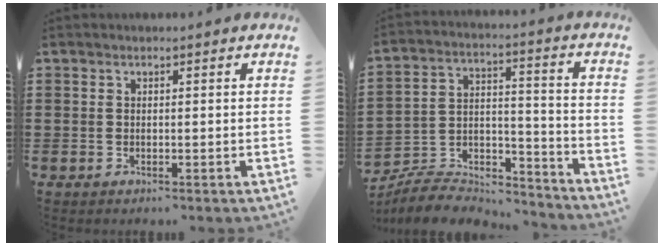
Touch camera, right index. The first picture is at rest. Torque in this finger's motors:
{"motor_torque": [-0.80, 0.85, -1.05, -0.21]}